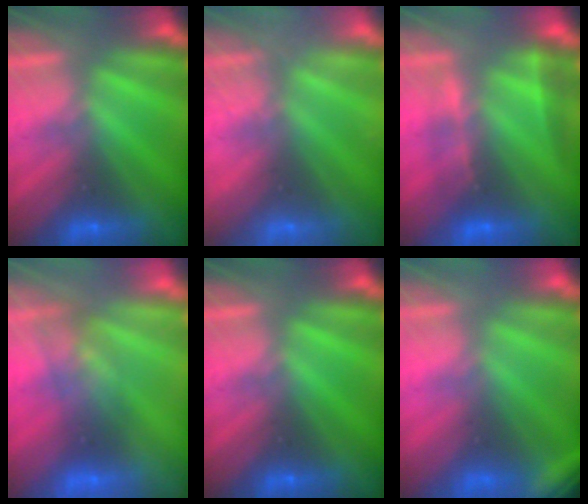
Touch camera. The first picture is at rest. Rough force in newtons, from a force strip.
{"total": 2.4}
{"total": 2.4}
{"total": 2.7}
{"total": 0.0}
{"total": 2.8}